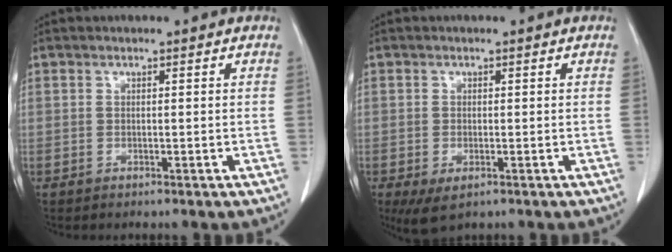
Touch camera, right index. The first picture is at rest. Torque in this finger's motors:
{"motor_torque": [0.40, -0.36, 0.17, 0.03]}